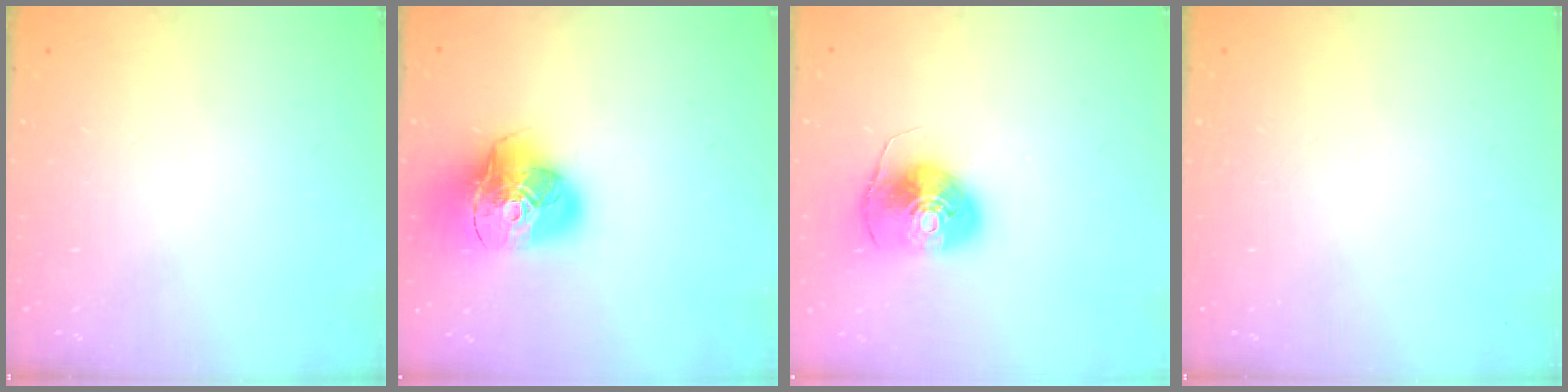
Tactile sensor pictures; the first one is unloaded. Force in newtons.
{"total": 20.1, "press": 20.0, "slide": 2.6}
{"total": 8.4, "press": 8.3, "slide": 1.5}
{"total": 0.0}